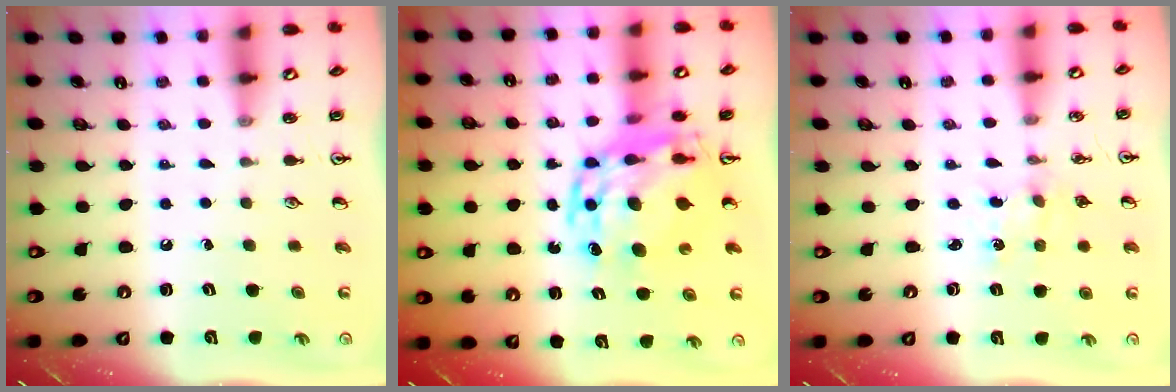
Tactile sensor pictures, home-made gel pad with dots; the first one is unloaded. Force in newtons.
{"total": 15.5, "press": 15.4, "slide": 1.6}
{"total": 0.5, "press": 0.5, "slide": 0.2}